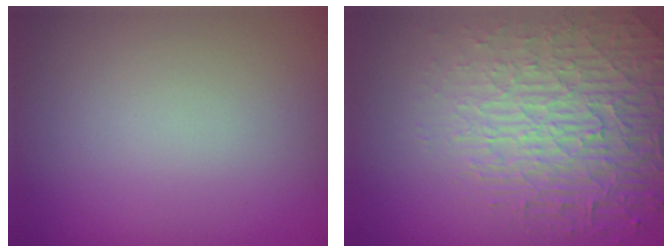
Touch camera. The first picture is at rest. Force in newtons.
{"total": 7.4, "press": 5.3, "slide": 5.1}